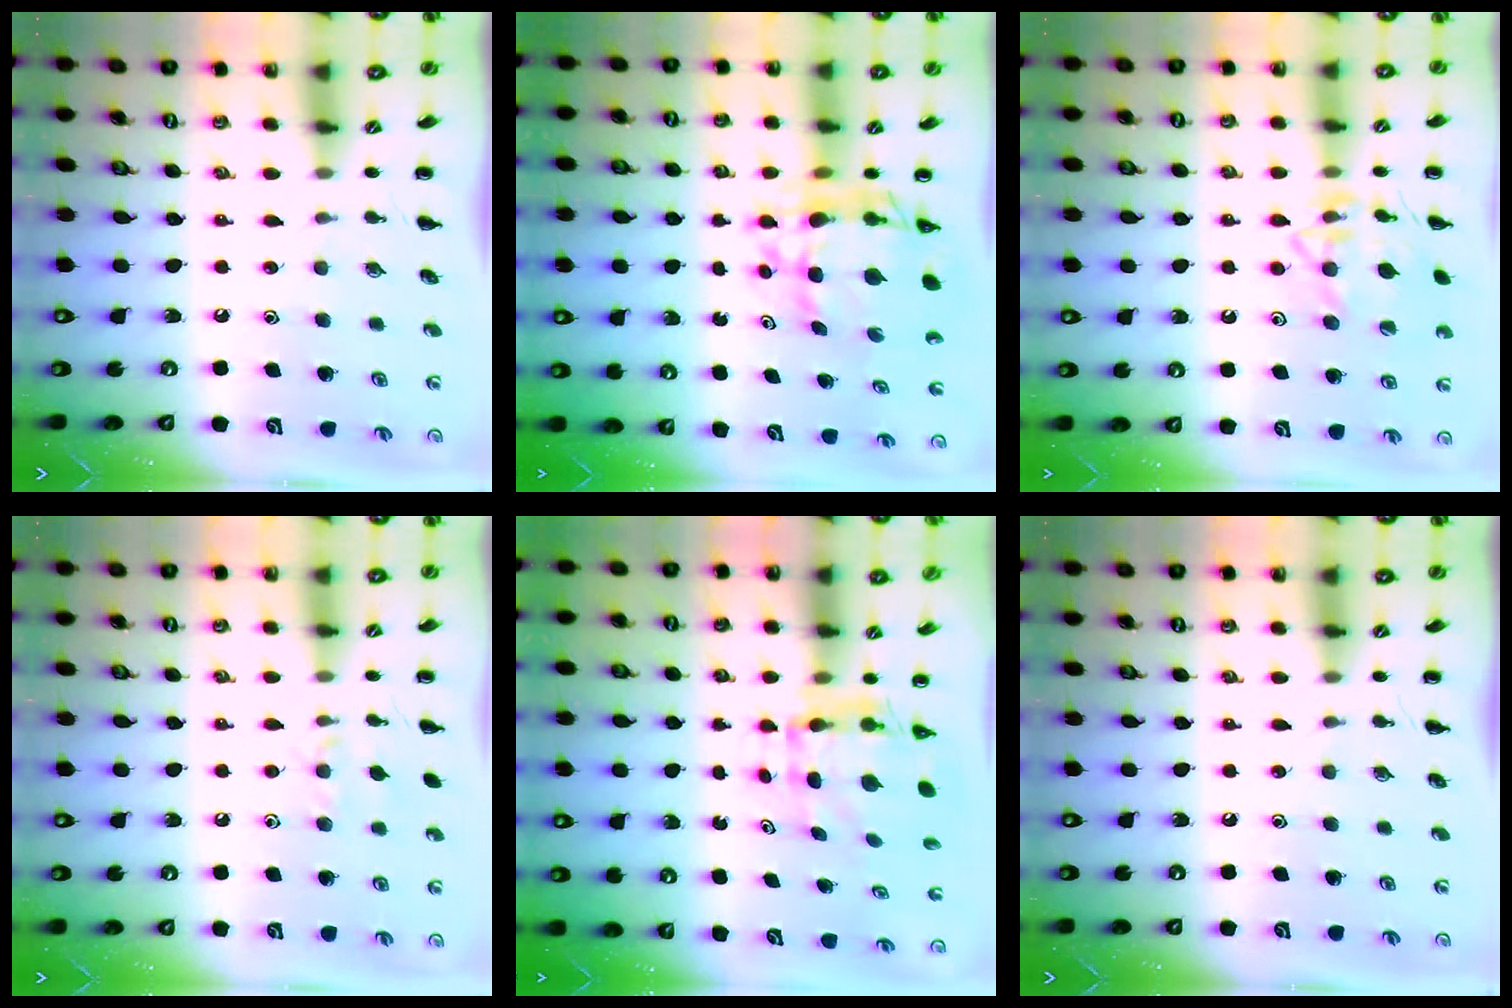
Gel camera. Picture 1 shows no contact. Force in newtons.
{"total": 9.9, "press": 9.4, "slide": 3.3}
{"total": 14.1, "press": 14.1, "slide": 1.0}
{"total": 6.5, "press": 6.4, "slide": 1.3}
{"total": 5.2, "press": 5.1, "slide": 0.8}
{"total": 0.0}